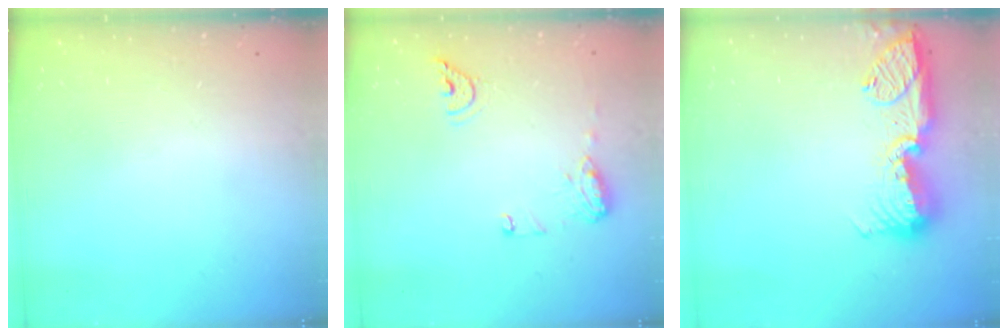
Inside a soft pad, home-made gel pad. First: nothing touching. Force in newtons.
{"total": 9.1, "press": 9.1, "slide": 1.1}
{"total": 14.9, "press": 13.8, "slide": 5.6}